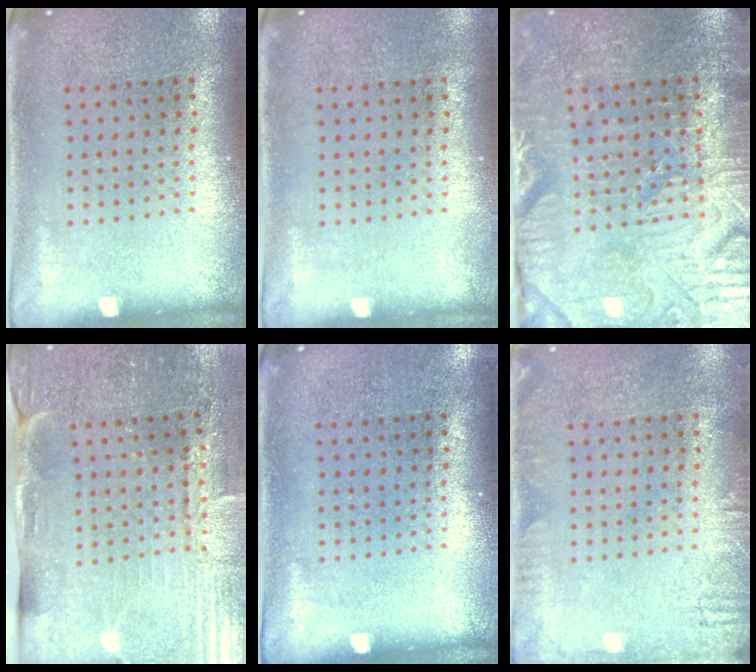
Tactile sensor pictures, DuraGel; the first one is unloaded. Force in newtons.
{"total": 0.0}
{"total": 4.0, "press": 3.9, "slide": 1.0}
{"total": 3.5, "press": 3.5, "slide": 0.4}
{"total": 0.0}
{"total": 1.7, "press": 1.7, "slide": 0.2}